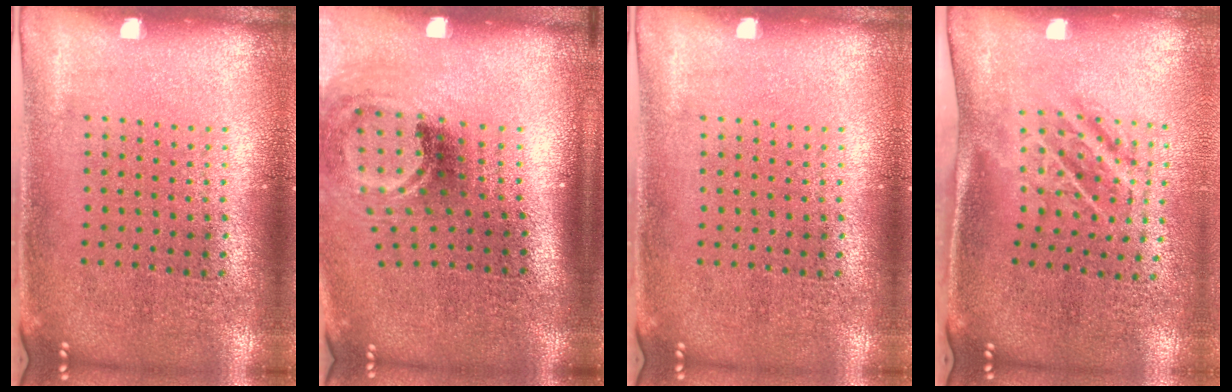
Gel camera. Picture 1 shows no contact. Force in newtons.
{"total": 2.0, "press": 1.3, "slide": 1.5}
{"total": 0.0}
{"total": 1.8, "press": 1.2, "slide": 1.3}